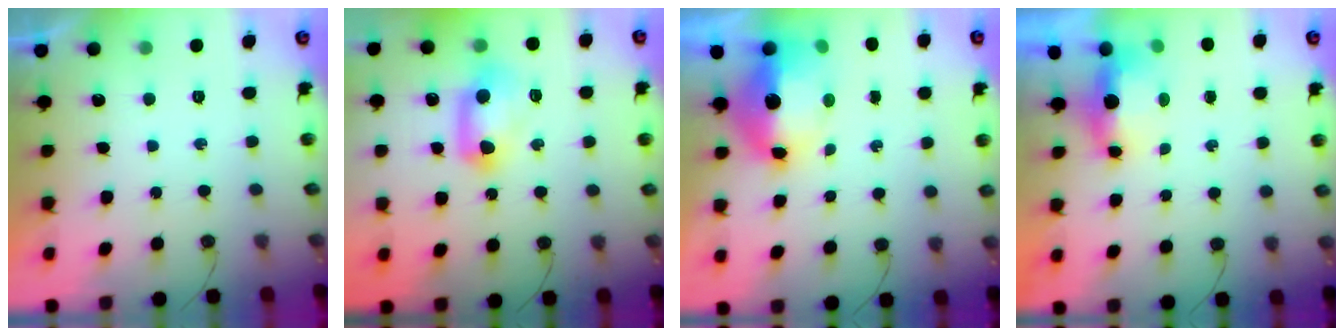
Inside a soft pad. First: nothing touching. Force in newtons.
{"total": 10.3, "press": 10.2, "slide": 1.1}
{"total": 11.7, "press": 11.0, "slide": 4.1}
{"total": 6.5, "press": 5.2, "slide": 3.8}